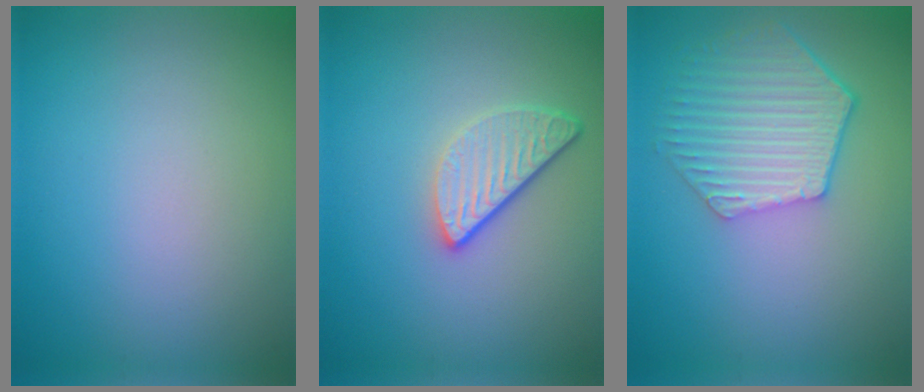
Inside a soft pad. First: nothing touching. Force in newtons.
{"total": 3.3, "press": 2.6, "slide": 2.0}
{"total": 5.7, "press": 4.5, "slide": 3.5}